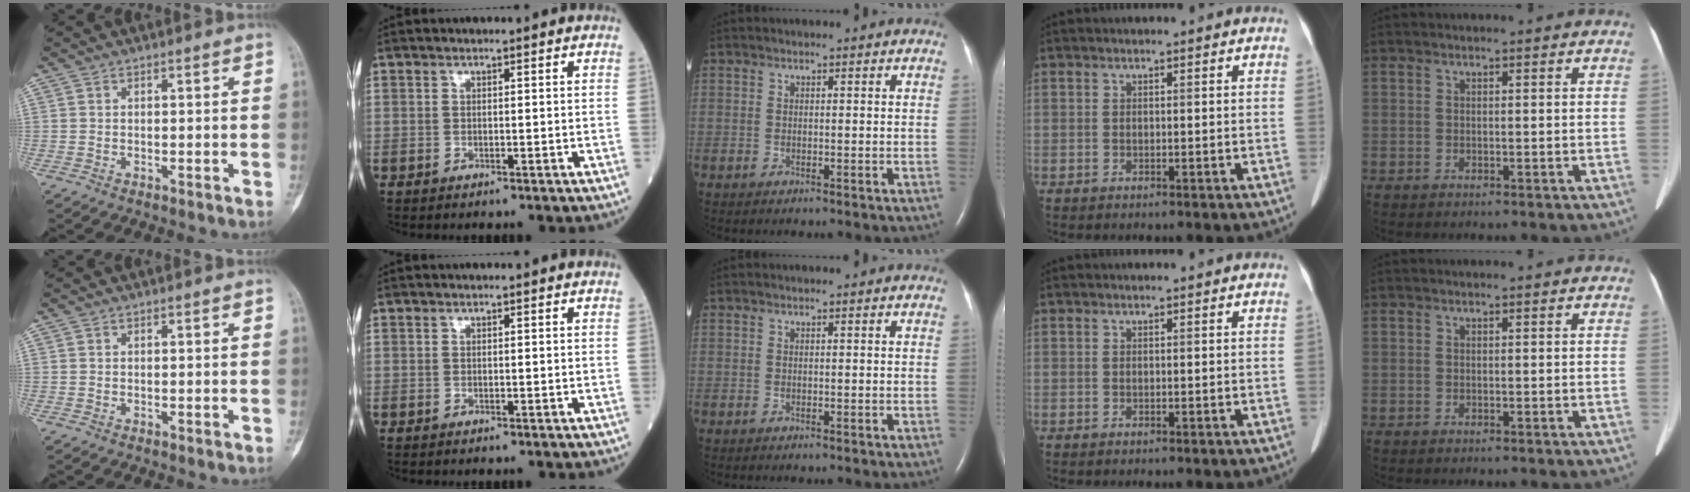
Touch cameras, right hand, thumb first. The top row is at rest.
{}